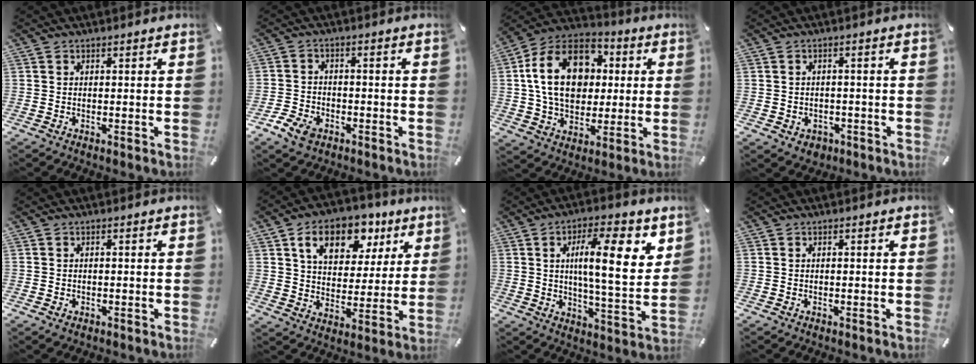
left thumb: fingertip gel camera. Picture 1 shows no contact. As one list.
[{"total": 5.1, "force": [-3.1, 3.4, 2.1], "torque": [-0.050, 0.015, -0.061]}, {"total": 19.7, "force": [2.8, 14.6, 13.0], "torque": [-0.252, 0.009, 0.046]}, {"total": 3.0, "force": [-1.1, 2.6, 1.0], "torque": [-0.018, 0.007, -0.021]}, {"total": 0.8, "force": [-0.3, 0.6, 0.4], "torque": [-0.008, 0.001, -0.007]}, {"total": 13.8, "force": [7.4, 9.2, 7.2], "torque": [-0.112, -0.024, 0.130]}, {"total": 15.3, "force": [4.9, 4.6, 13.7], "torque": [-0.205, -0.011, 0.071]}, {"total": 0.0}]